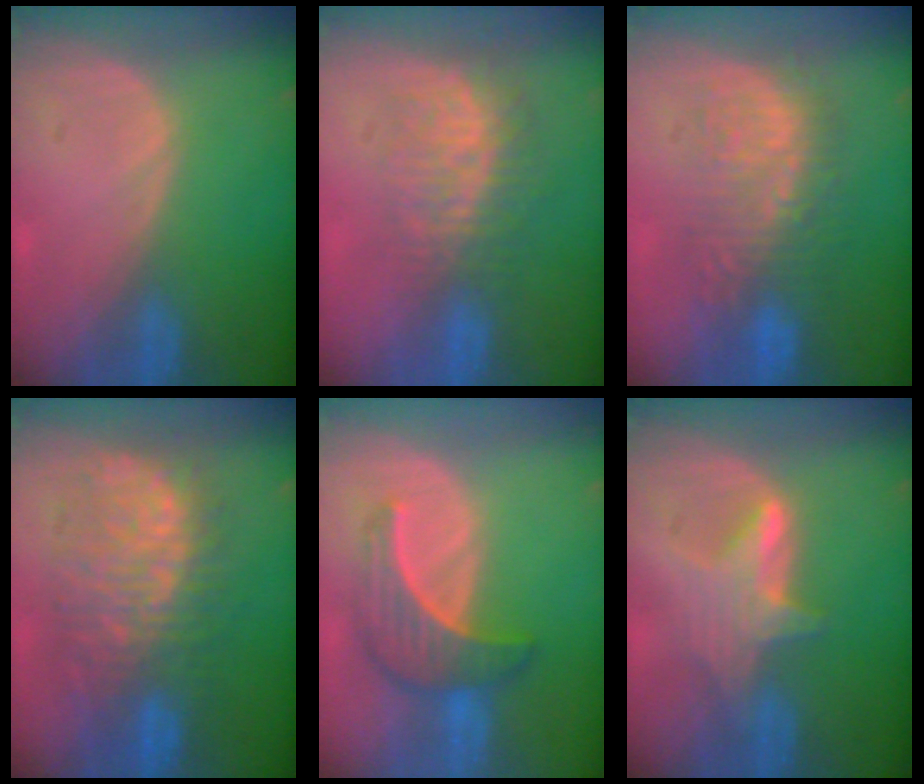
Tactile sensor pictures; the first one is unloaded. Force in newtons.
{"total": 8.7, "press": 7.4, "slide": 4.6}
{"total": 8.9, "press": 8.8, "slide": 1.5}
{"total": 11.9, "press": 11.8, "slide": 1.5}
{"total": 6.7, "press": 6.7, "slide": 0.7}
{"total": 5.1, "press": 5.1, "slide": 0.5}